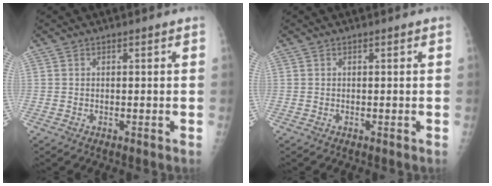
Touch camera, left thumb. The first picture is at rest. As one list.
[{"total": 0.0}]